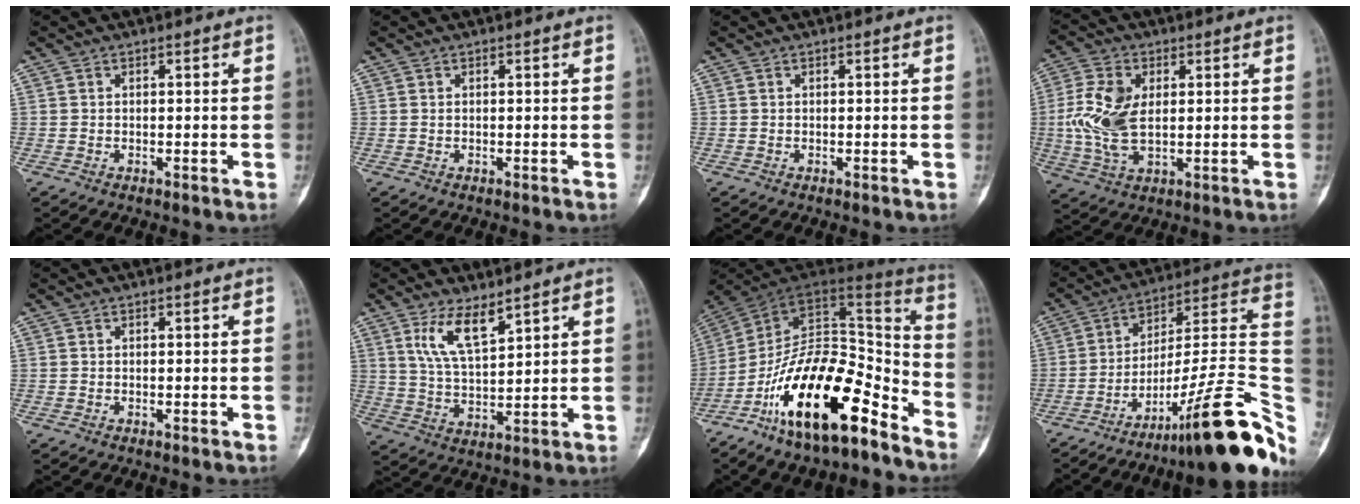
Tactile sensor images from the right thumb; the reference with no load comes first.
{"total": 0.0}
{"total": 0.0}
{"total": 11.0, "force": [1.0, 6.4, 8.9], "torque": [-0.190, 0.000, 0.023]}
{"total": 0.0}
{"total": 7.8, "force": [4.9, 2.6, 5.5], "torque": [-0.100, -0.034, 0.102]}
{"total": 24.3, "force": [-14.3, 9.5, 17.3], "torque": [-0.277, 0.096, -0.240]}
{"total": 26.1, "force": [-12.6, 6.2, 22.0], "torque": [-0.232, 0.093, -0.181]}